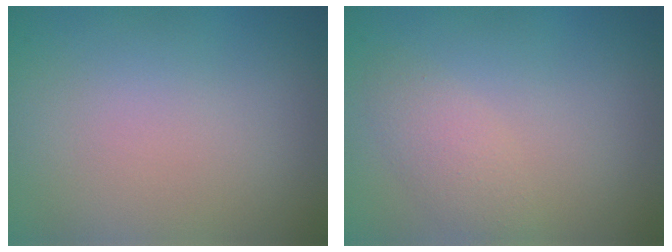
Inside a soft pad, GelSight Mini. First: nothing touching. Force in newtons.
{"total": 2.1, "press": 2.1, "slide": 0.1}